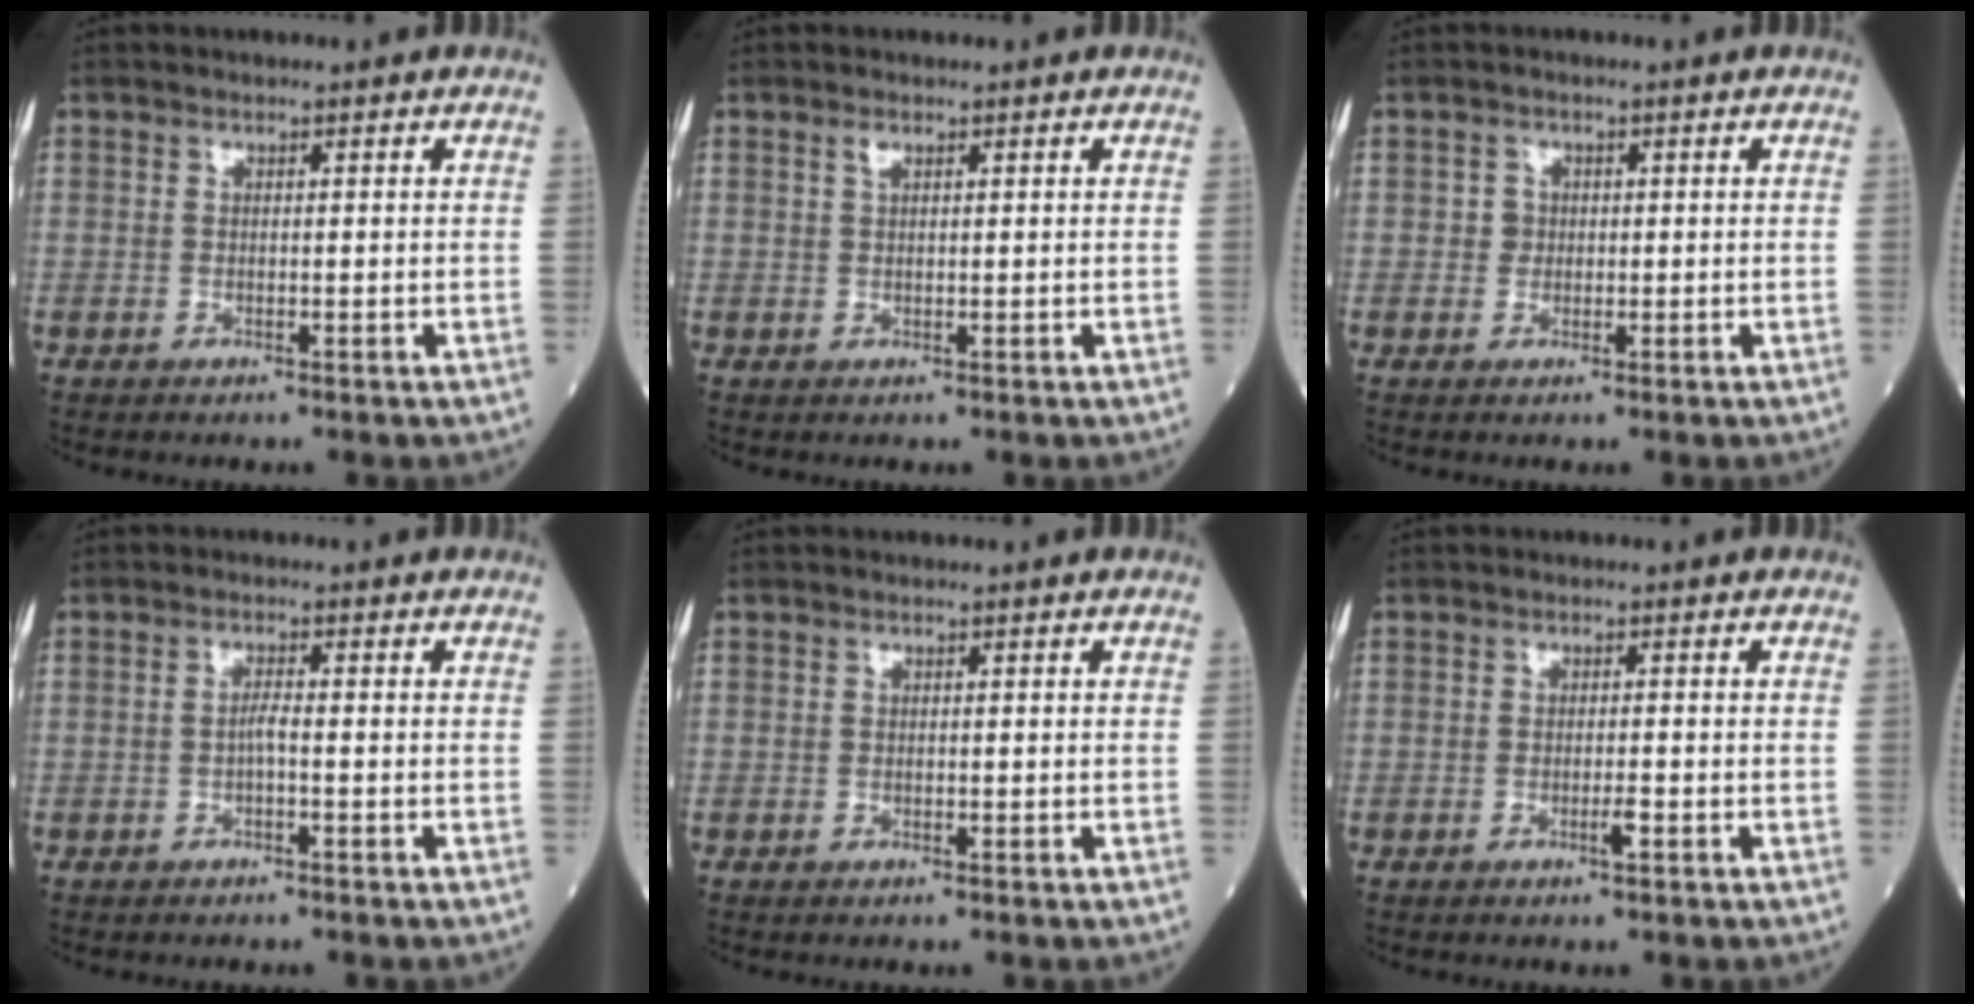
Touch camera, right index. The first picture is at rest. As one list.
[{"total": 0.9, "force": [0.6, 0.3, 0.6], "torque": [-0.015, 0.003, 0.011]}, {"total": 1.3, "force": [0.0, 1.3, 0.3], "torque": [0.000, 0.005, 0.001]}, {"total": 1.4, "force": [-0.5, 0.0, 1.3], "torque": [-0.024, 0.002, -0.011]}, {"total": 0.0}, {"total": 1.4, "force": [-0.7, 0.0, 1.2], "torque": [-0.024, -0.001, -0.013]}]